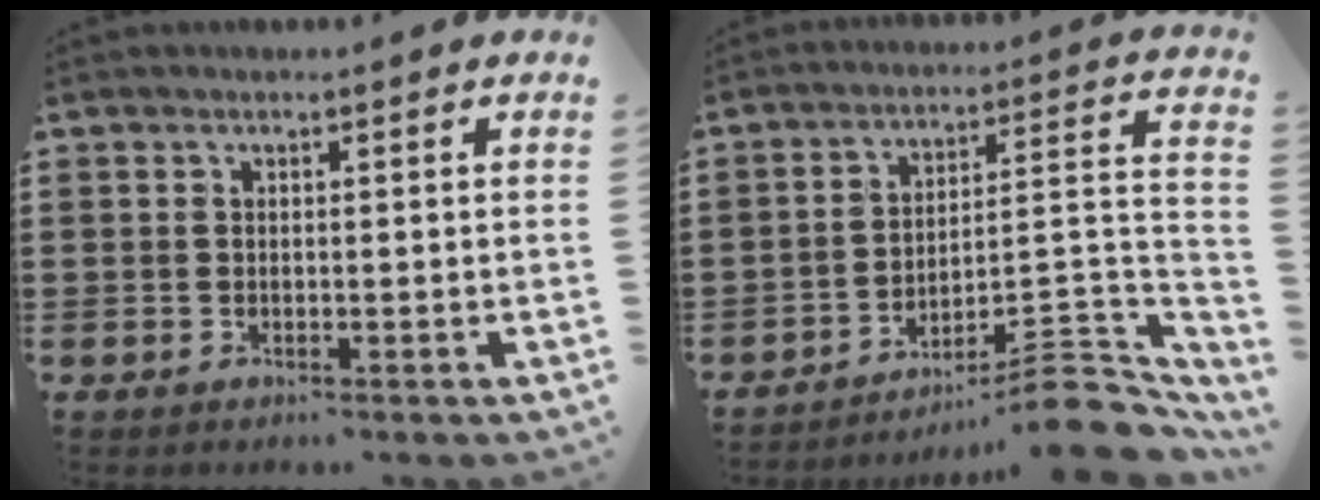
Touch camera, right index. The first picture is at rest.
{"total": 8.7, "force": [-7.1, 1.2, 4.8], "torque": [-0.060, 0.004, -0.142]}